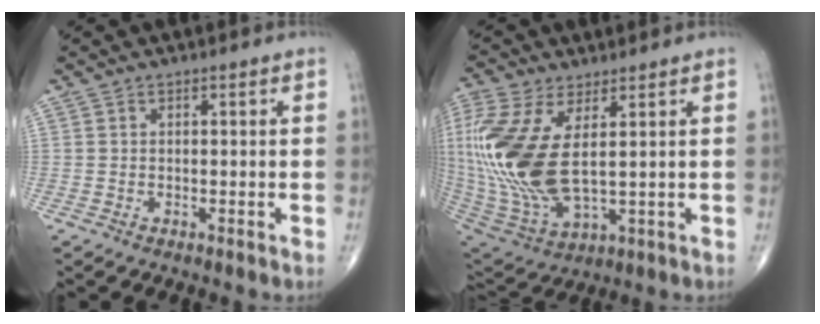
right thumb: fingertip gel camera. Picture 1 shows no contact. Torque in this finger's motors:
{"motor_torque": [2.13, 2.88, 2.38, 0.39, 0.88]}